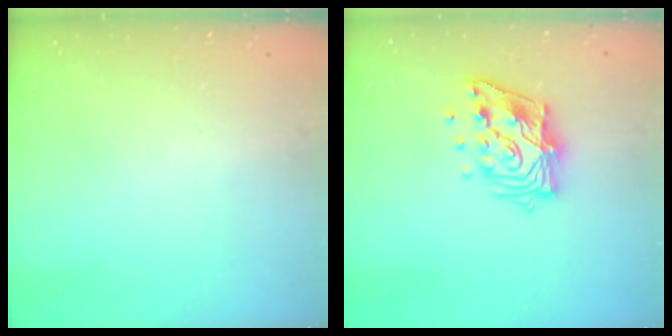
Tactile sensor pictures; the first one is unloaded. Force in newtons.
{"total": 13.9, "press": 13.8, "slide": 1.5}